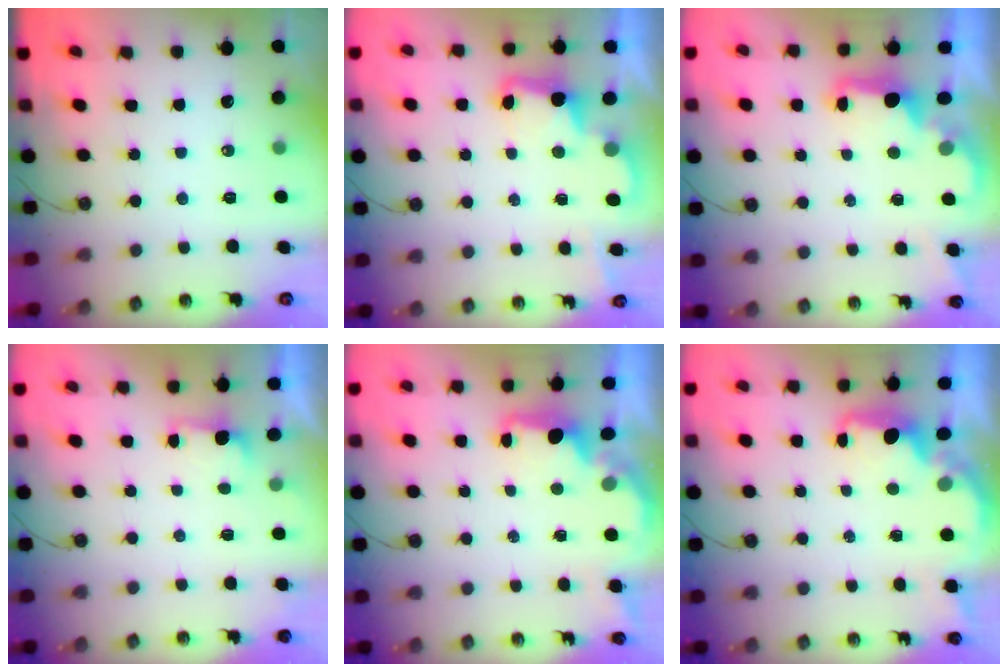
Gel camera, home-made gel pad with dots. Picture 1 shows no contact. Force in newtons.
{"total": 3.2, "press": 3.1, "slide": 0.6}
{"total": 2.4, "press": 2.3, "slide": 0.8}
{"total": 1.1, "press": 0.8, "slide": 0.7}
{"total": 2.0, "press": 1.8, "slide": 0.8}
{"total": 2.0, "press": 1.9, "slide": 0.8}